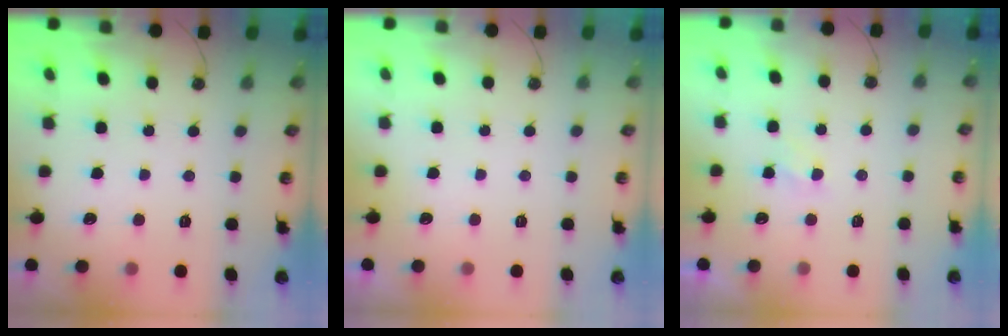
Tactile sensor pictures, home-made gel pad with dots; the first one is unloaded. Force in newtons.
{"total": 0.0}
{"total": 2.9, "press": 2.9, "slide": 0.4}